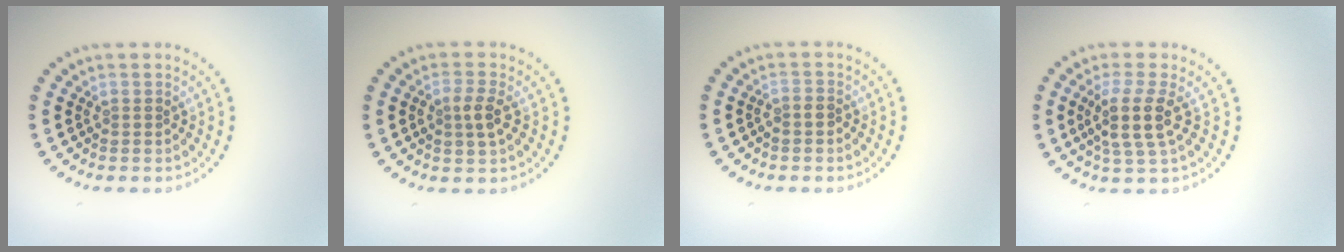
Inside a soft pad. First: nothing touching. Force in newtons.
{"total": 2.1, "press": 2.1, "slide": 0.4}
{"total": 0.8, "press": 0.6, "slide": 0.5}
{"total": 3.7, "press": 2.9, "slide": 2.2}